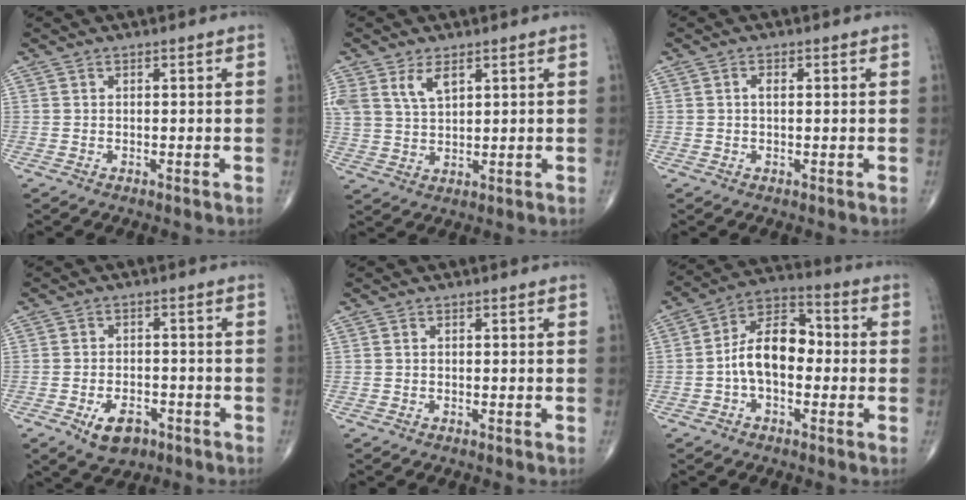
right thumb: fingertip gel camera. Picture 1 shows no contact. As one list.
[{"total": 6.7, "force": [3.4, 3.6, 4.5], "torque": [-0.085, -0.008, 0.076]}, {"total": 1.7, "force": [0.3, 0.8, 1.4], "torque": [-0.028, 0.005, 0.006]}, {"total": 6.5, "force": [-3.3, 3.9, 4.0], "torque": [-0.054, 0.015, -0.050]}, {"total": 0.0}, {"total": 11.7, "force": [-1.2, 7.0, 9.3], "torque": [-0.147, 0.041, -0.034]}]